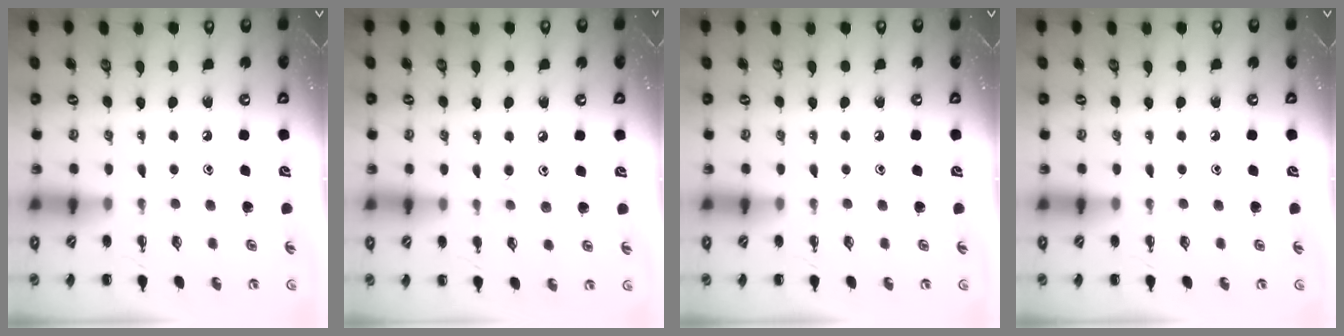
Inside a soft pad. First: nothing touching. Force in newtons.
{"total": 5.5, "press": 5.3, "slide": 1.7}
{"total": 0.0}
{"total": 0.0}